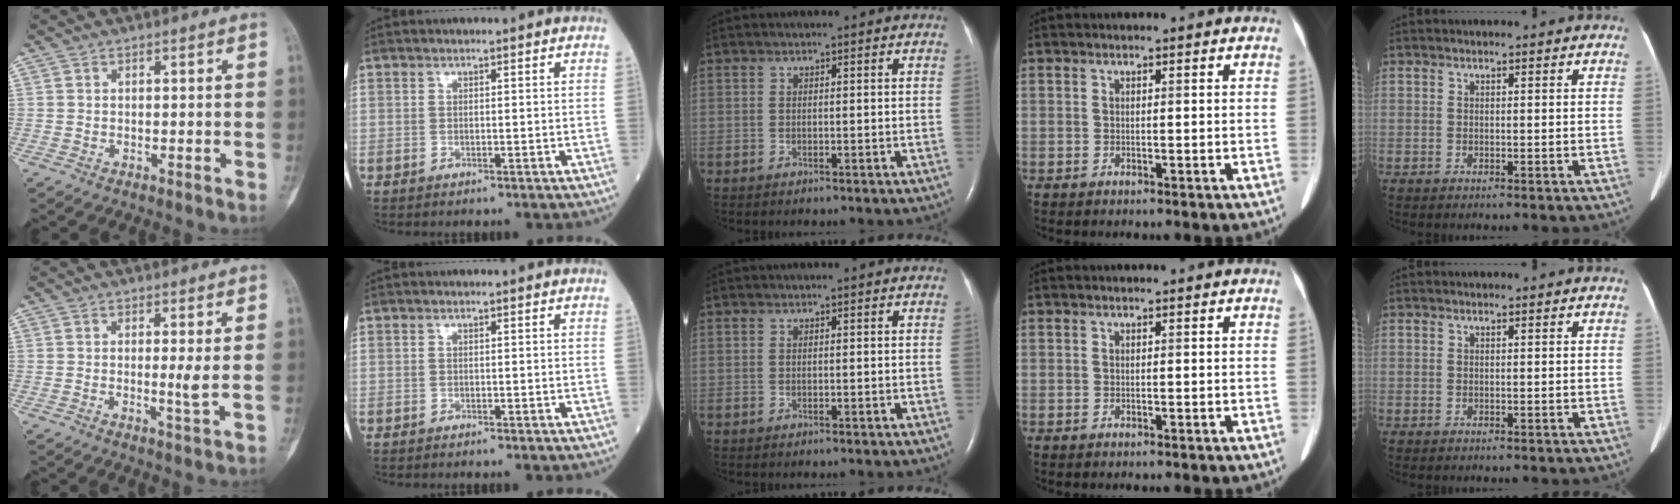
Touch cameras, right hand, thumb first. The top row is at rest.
{"thumb": {"total": 2.2, "force": [0.1, -0.3, 2.2], "torque": [-0.042, -0.007, 0.000]}}